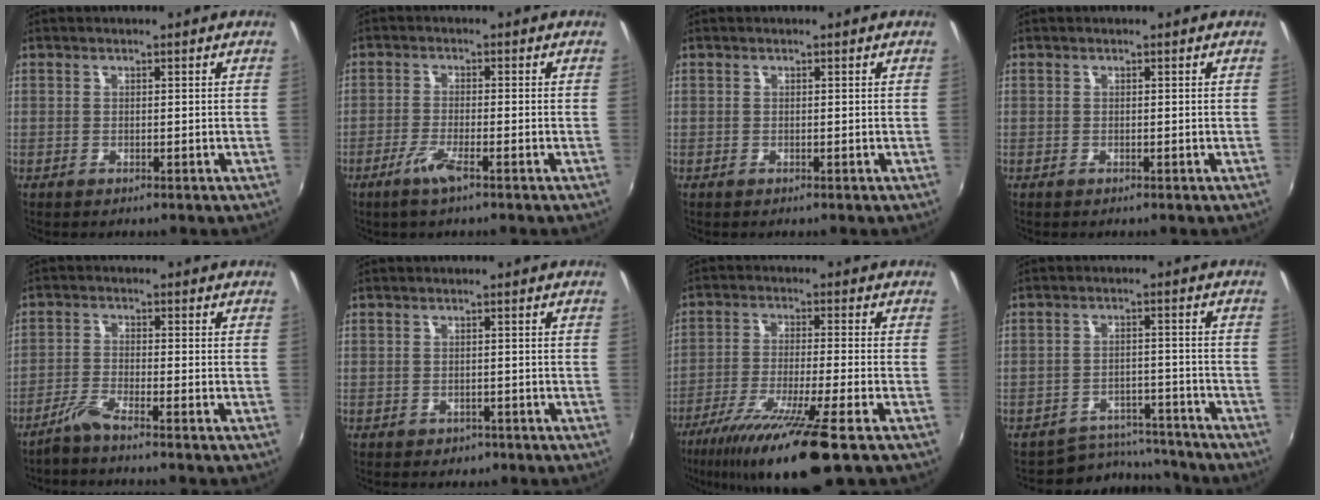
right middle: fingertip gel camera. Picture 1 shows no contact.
{"total": 4.3, "force": [-2.8, 0.3, 3.3], "torque": [-0.075, -0.010, -0.056]}
{"total": 0.0}
{"total": 0.0}
{"total": 3.3, "force": [-2.9, -0.3, 1.7], "torque": [-0.052, -0.004, -0.060]}
{"total": 1.9, "force": [-1.1, 1.5, 0.5], "torque": [-0.012, -0.003, -0.013]}
{"total": 15.1, "force": [-10.1, 0.6, 11.2], "torque": [-0.225, -0.049, -0.173]}
{"total": 9.2, "force": [-8.7, 3.0, 0.2], "torque": [-0.016, 0.023, -0.122]}